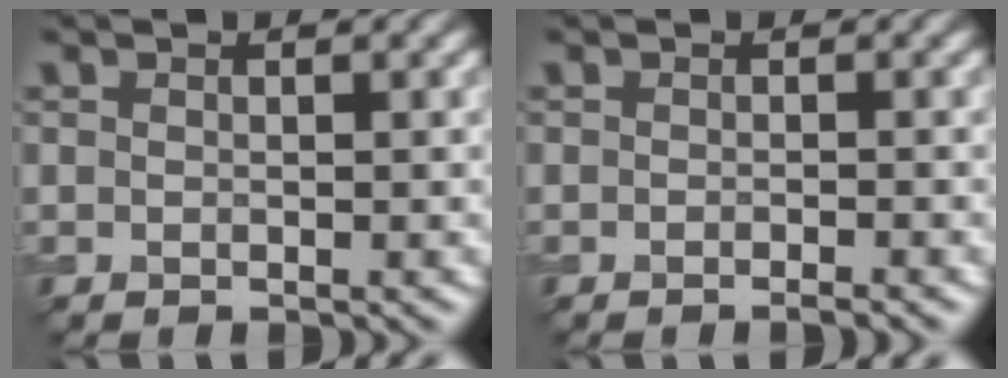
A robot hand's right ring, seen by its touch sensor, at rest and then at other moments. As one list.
[{"total": 0.9, "force": [-0.7, 0.1, 0.6], "torque": [-0.007, -0.001, -0.014]}]